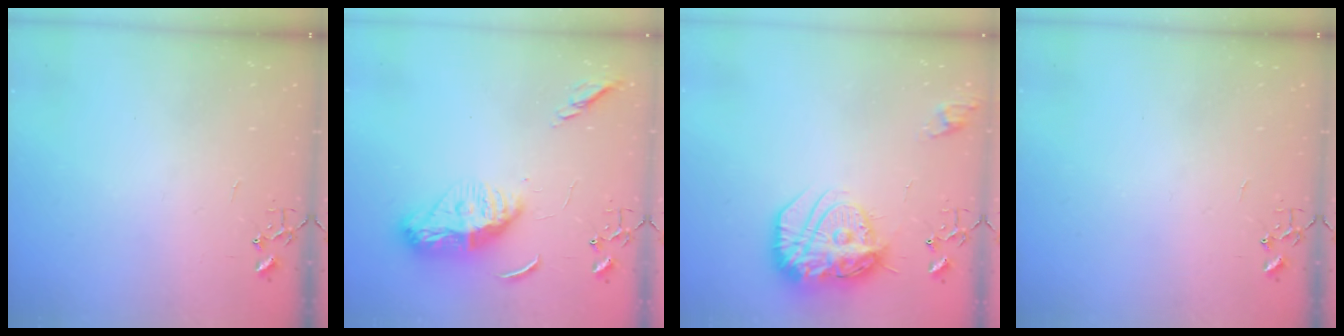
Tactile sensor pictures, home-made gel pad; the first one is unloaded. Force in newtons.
{"total": 13.7, "press": 13.6, "slide": 1.2}
{"total": 18.9, "press": 18.8, "slide": 1.8}
{"total": 0.0}